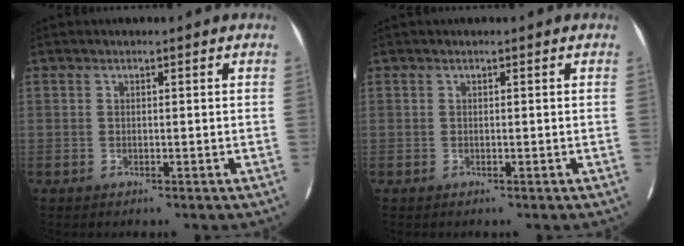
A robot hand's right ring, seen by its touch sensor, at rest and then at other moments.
{"total": 0.0}